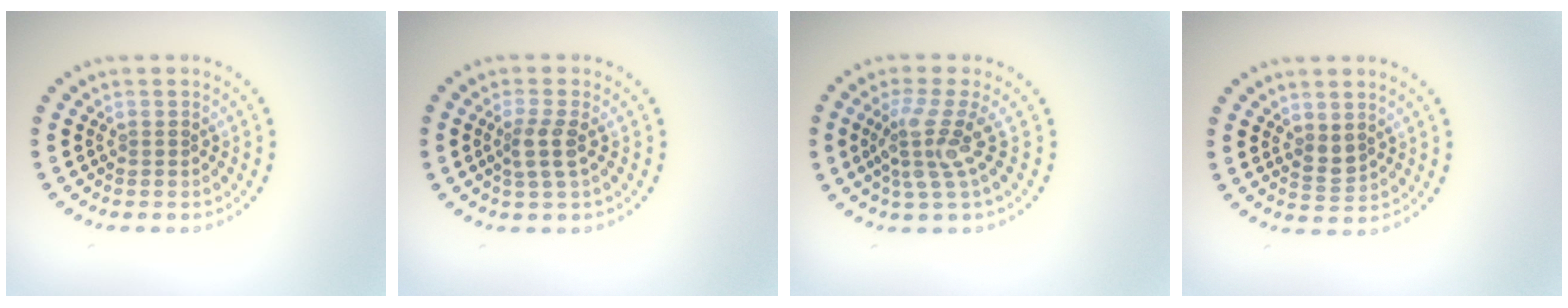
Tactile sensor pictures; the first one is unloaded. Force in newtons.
{"total": 2.1, "press": 1.7, "slide": 1.1}
{"total": 3.5, "press": 2.5, "slide": 2.5}
{"total": 1.7, "press": 1.6, "slide": 0.6}